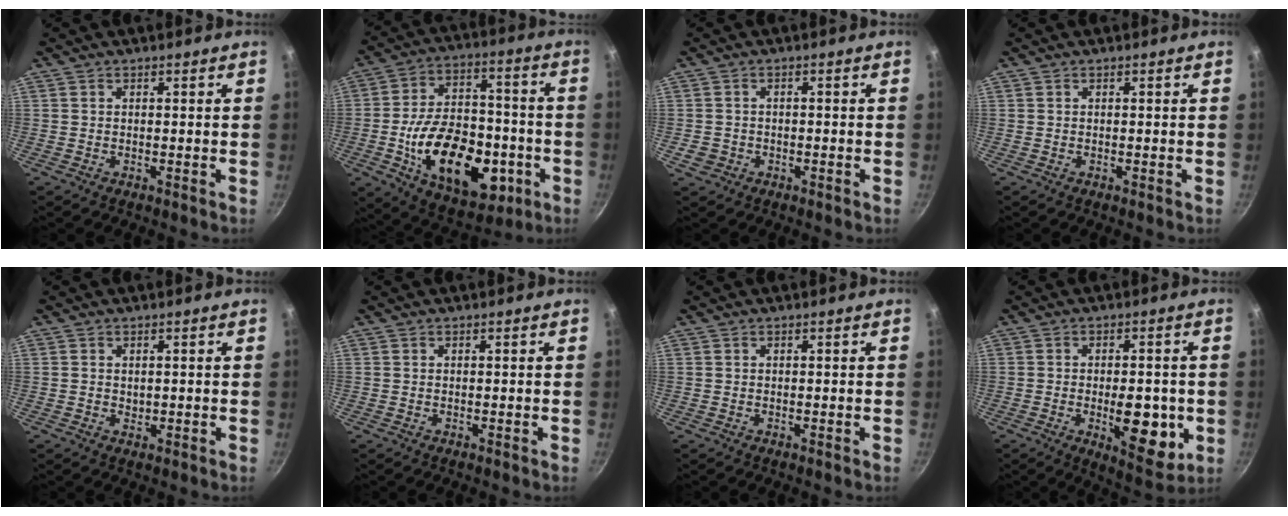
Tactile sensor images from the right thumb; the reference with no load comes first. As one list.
[{"total": 24.8, "force": [-6.7, 14.9, 18.6], "torque": [-0.267, 0.036, -0.091]}, {"total": 2.7, "force": [-1.0, 2.3, 1.0], "torque": [-0.016, 0.013, -0.009]}, {"total": 0.0}, {"total": 0.9, "force": [0.2, 0.7, 0.4], "torque": [-0.004, -0.001, 0.004]}, {"total": 0.0}, {"total": 0.0}, {"total": 12.3, "force": [-2.3, 5.7, 10.6], "torque": [-0.110, -0.012, -0.024]}]